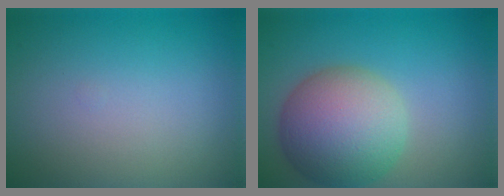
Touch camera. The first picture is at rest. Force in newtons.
{"total": 8.0, "press": 8.0, "slide": 0.5}